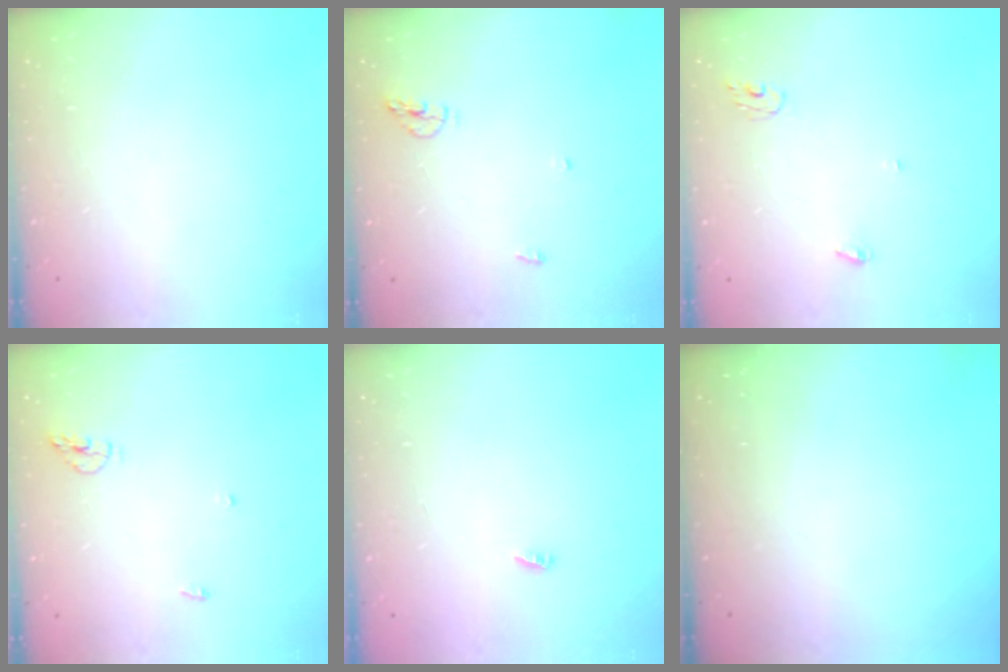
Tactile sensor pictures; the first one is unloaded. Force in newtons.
{"total": 4.6, "press": 4.5, "slide": 1.0}
{"total": 3.7, "press": 3.7, "slide": 0.2}
{"total": 4.6, "press": 4.5, "slide": 1.0}
{"total": 1.9, "press": 1.9, "slide": 0.3}
{"total": 0.0}